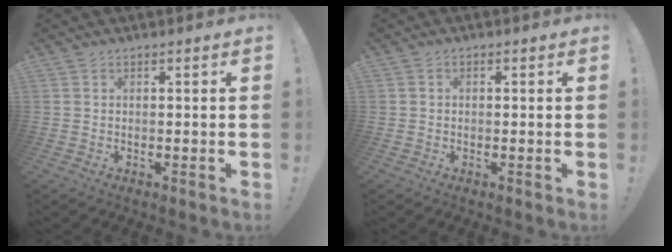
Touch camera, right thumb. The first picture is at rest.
{"total": 0.7, "force": [-0.3, 0.6, 0.2], "torque": [-0.003, 0.003, -0.006]}